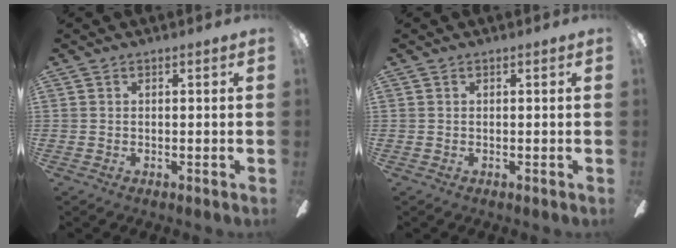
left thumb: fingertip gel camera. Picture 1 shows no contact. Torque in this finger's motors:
{"motor_torque": [-0.02, -0.01, -0.02, 0.03, 0.00]}